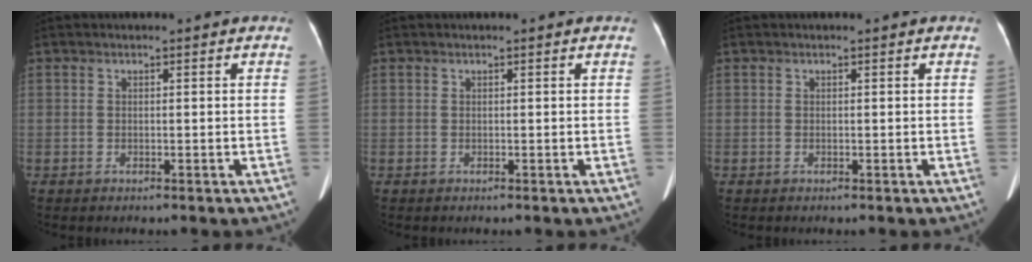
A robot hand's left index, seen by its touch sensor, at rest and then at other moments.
{"total": 0.0}
{"total": 0.0}